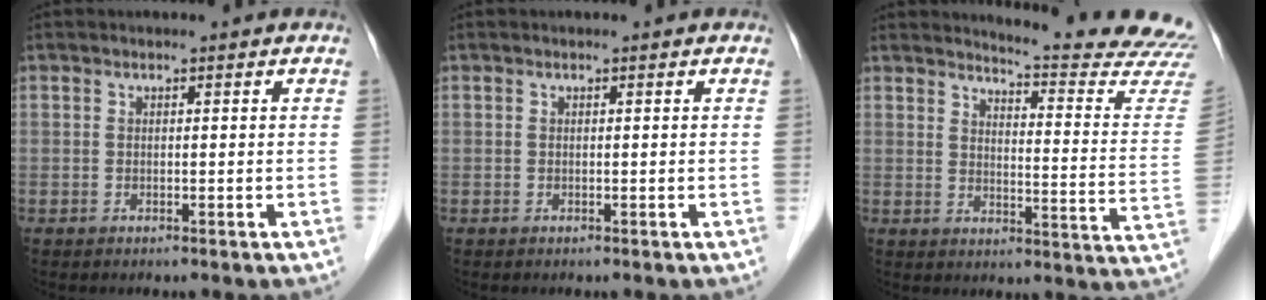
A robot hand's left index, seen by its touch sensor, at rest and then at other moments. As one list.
[{"total": 0.0}, {"total": 17.6, "force": [17.2, -1.0, 3.4], "torque": [-0.044, -0.148, 0.184]}]